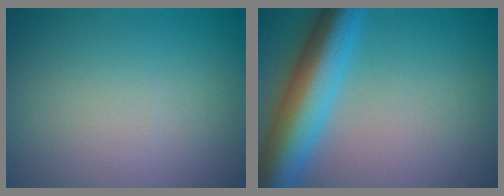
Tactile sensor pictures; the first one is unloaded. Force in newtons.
{"total": 9.0, "press": 9.0, "slide": 0.2}